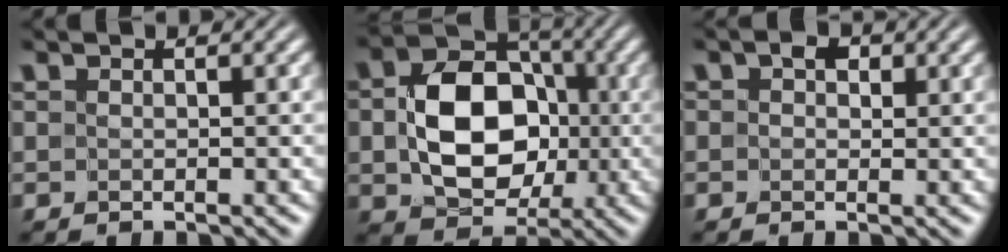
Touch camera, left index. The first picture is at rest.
{"total": 8.5, "force": [-0.4, 6.4, 5.6], "torque": [-0.100, -0.004, -0.001]}
{"total": 1.0, "force": [0.5, 0.8, 0.5], "torque": [-0.002, 0.001, 0.001]}